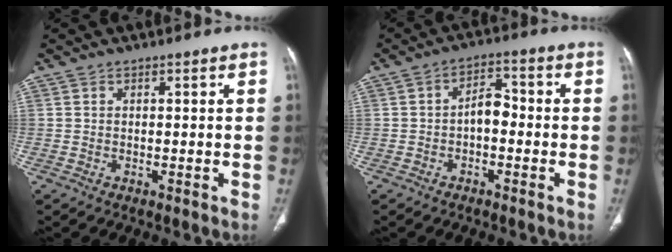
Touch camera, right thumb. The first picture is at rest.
{"total": 4.8, "force": [-1.0, 2.9, 3.7], "torque": [-0.045, 0.025, -0.025]}